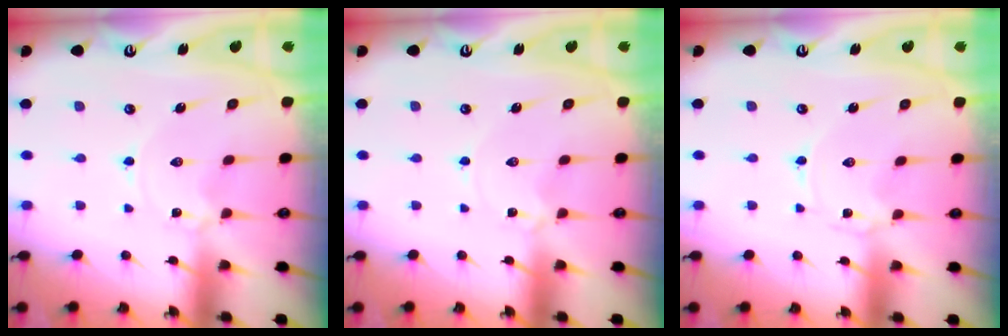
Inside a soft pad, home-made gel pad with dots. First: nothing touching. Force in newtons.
{"total": 0.6, "press": 0.5, "slide": 0.2}
{"total": 0.0}